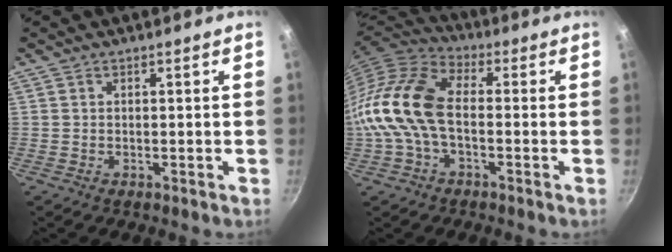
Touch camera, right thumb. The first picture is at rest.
{"total": 13.9, "force": [-1.8, 8.1, 11.1], "torque": [-0.215, 0.036, -0.052]}